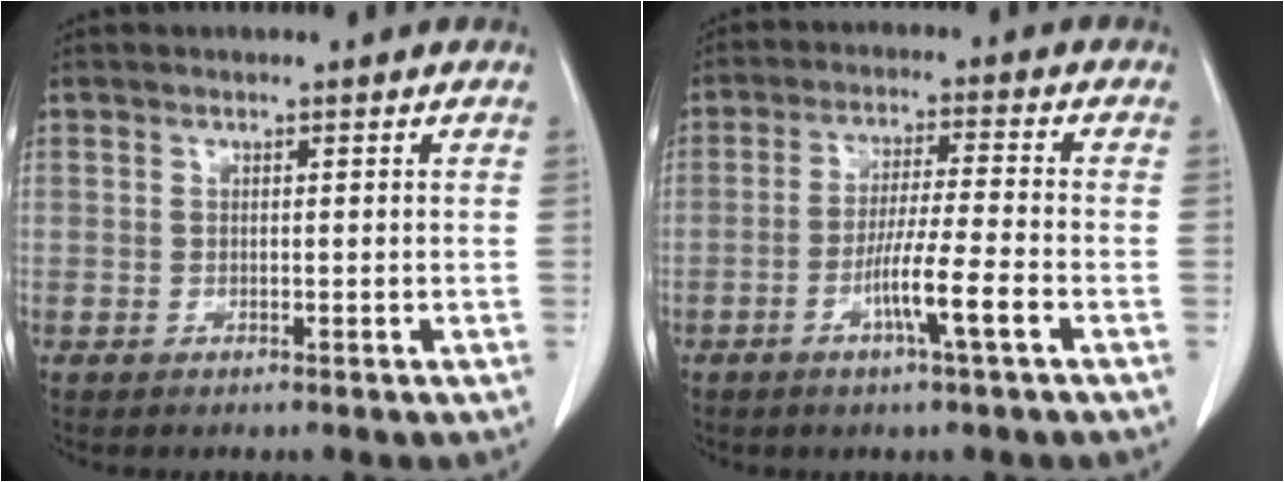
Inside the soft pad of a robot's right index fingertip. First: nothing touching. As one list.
[{"total": 7.5, "force": [-3.2, -0.5, 6.7], "torque": [-0.124, -0.007, -0.061]}]